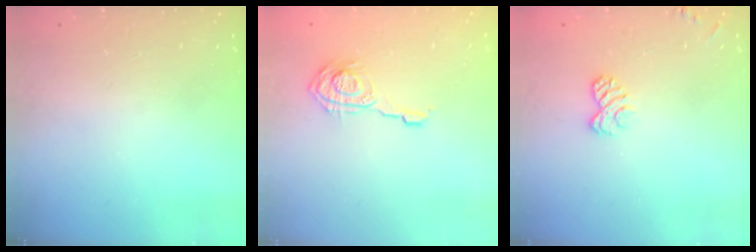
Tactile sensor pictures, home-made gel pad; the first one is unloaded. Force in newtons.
{"total": 9.7, "press": 9.7, "slide": 0.5}
{"total": 6.1, "press": 5.9, "slide": 1.4}